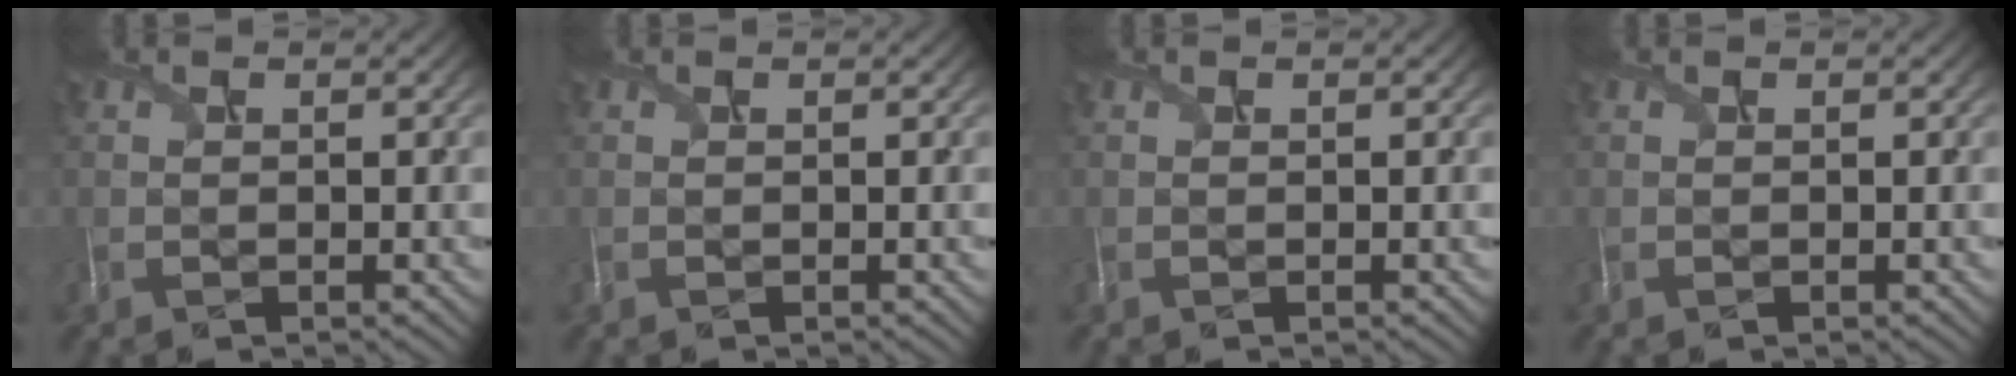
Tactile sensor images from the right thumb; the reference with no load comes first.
{"total": 0.0}
{"total": 0.0}
{"total": 0.0}